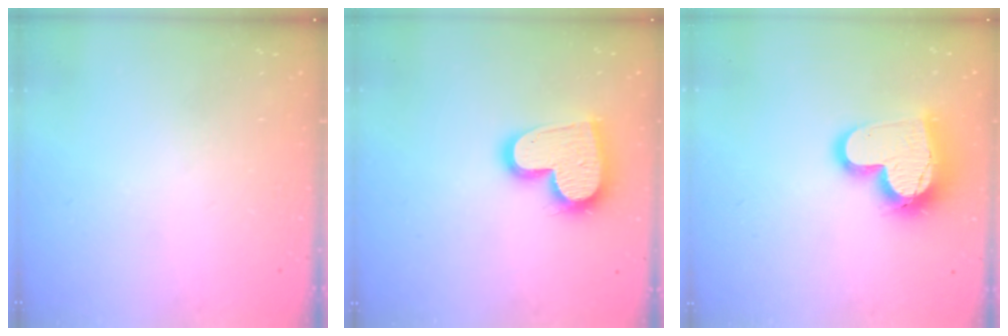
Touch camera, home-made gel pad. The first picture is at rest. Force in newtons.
{"total": 17.9, "press": 17.9, "slide": 1.4}
{"total": 17.1, "press": 17.0, "slide": 1.5}